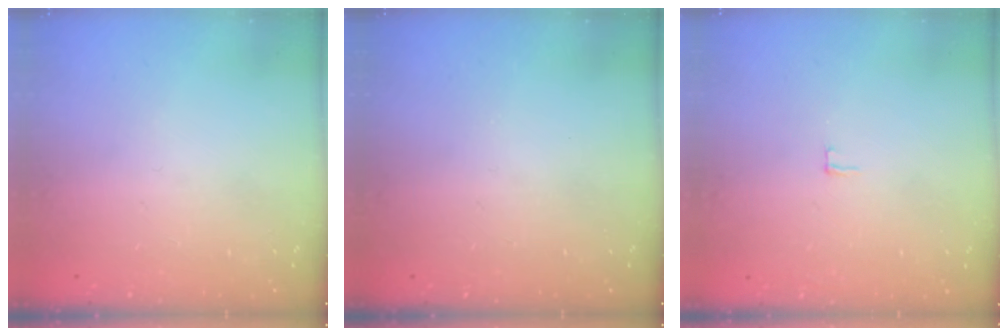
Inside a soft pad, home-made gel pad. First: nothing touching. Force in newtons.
{"total": 0.0}
{"total": 2.0, "press": 2.0, "slide": 0.2}